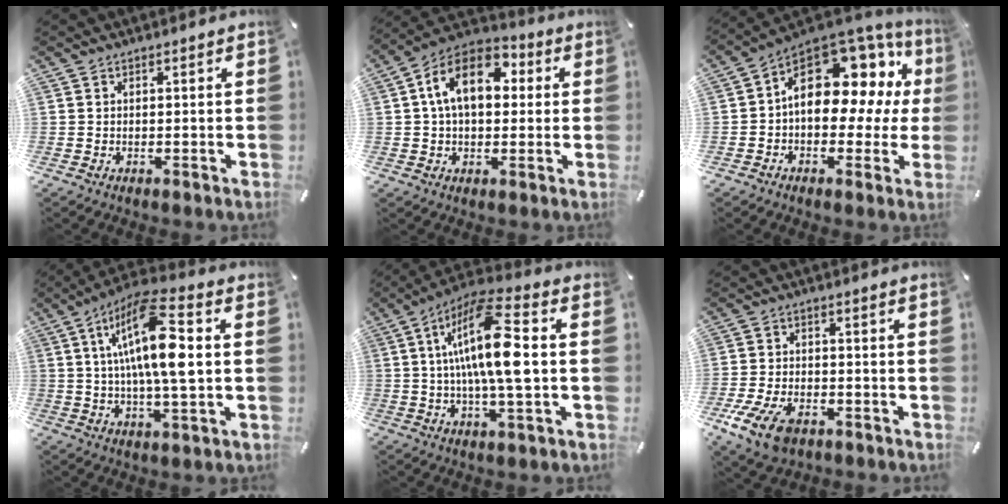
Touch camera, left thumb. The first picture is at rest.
{"total": 13.4, "force": [3.3, 8.9, 9.5], "torque": [-0.176, 0.005, 0.055]}
{"total": 16.5, "force": [5.2, 10.8, 11.2], "torque": [-0.156, -0.040, 0.087]}
{"total": 16.7, "force": [3.0, 4.9, 15.7], "torque": [-0.308, -0.001, 0.042]}
{"total": 16.7, "force": [1.8, 4.3, 16.0], "torque": [-0.318, -0.005, 0.016]}
{"total": 9.7, "force": [-5.2, 5.8, 5.8], "torque": [-0.134, 0.017, -0.096]}